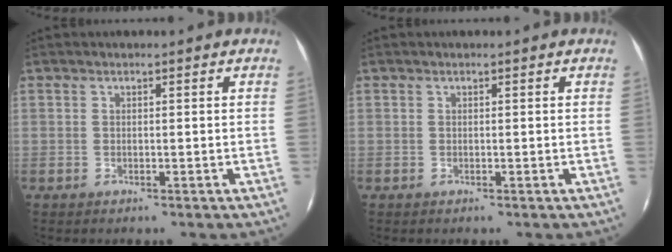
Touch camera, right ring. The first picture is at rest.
{"total": 0.0}